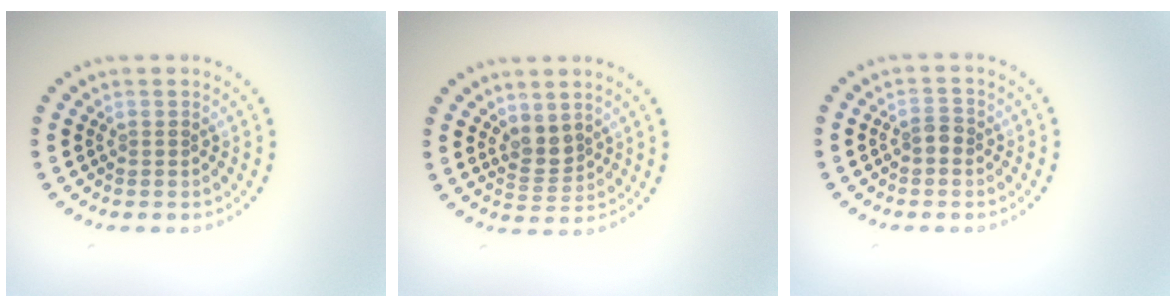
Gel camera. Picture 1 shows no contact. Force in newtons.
{"total": 2.3, "press": 1.9, "slide": 1.2}
{"total": 1.3, "press": 1.2, "slide": 0.4}